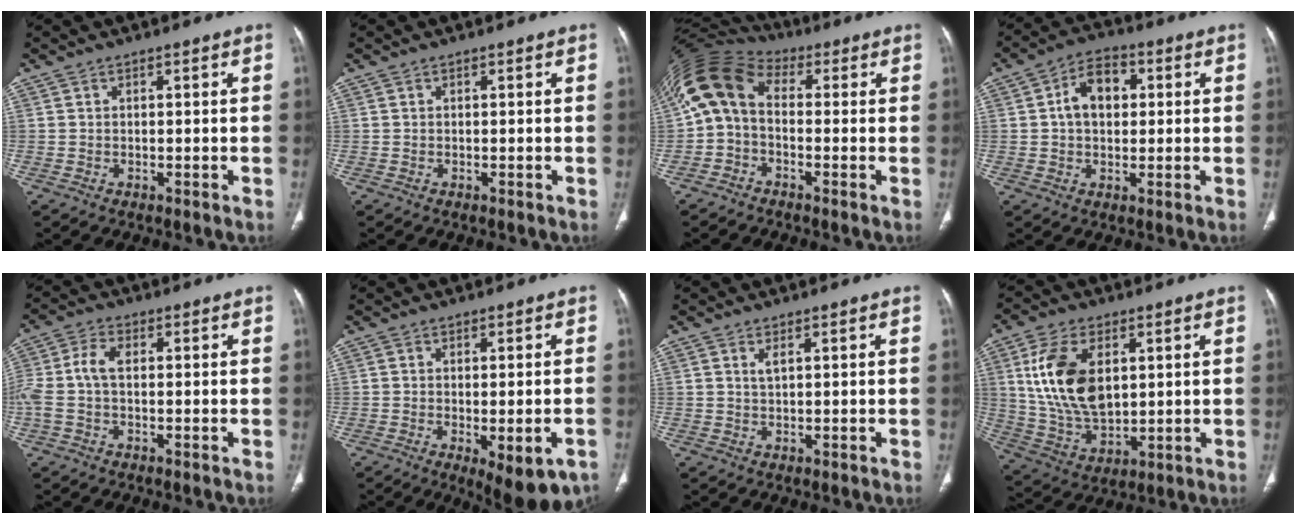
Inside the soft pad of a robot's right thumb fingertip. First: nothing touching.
{"total": 0.0}
{"total": 11.1, "force": [0.2, 7.3, 8.3], "torque": [-0.162, 0.039, -0.015]}
{"total": 8.3, "force": [1.4, 5.7, 5.9], "torque": [-0.080, 0.016, 0.017]}
{"total": 6.1, "force": [-0.1, 3.3, 5.1], "torque": [-0.130, 0.019, -0.006]}
{"total": 9.9, "force": [-4.4, 3.7, 8.0], "torque": [-0.100, 0.004, -0.052]}
{"total": 1.3, "force": [0.6, 0.4, 1.1], "torque": [-0.023, -0.001, 0.013]}
{"total": 15.8, "force": [3.8, 9.4, 12.2], "torque": [-0.221, -0.015, 0.083]}